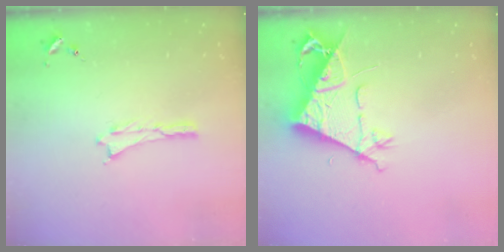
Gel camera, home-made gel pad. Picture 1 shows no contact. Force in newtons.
{"total": 8.6, "press": 8.5, "slide": 1.2}